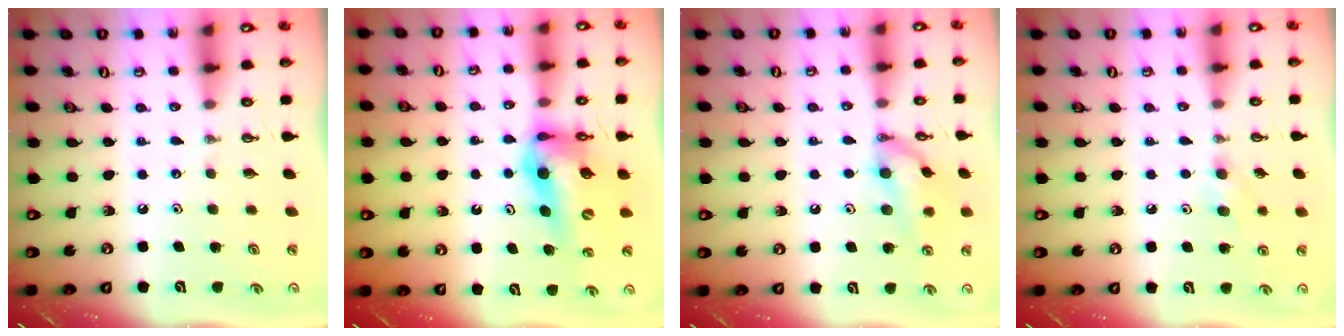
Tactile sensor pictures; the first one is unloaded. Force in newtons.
{"total": 14.3, "press": 13.7, "slide": 4.2}
{"total": 12.7, "press": 12.3, "slide": 3.2}
{"total": 5.3, "press": 5.2, "slide": 1.1}